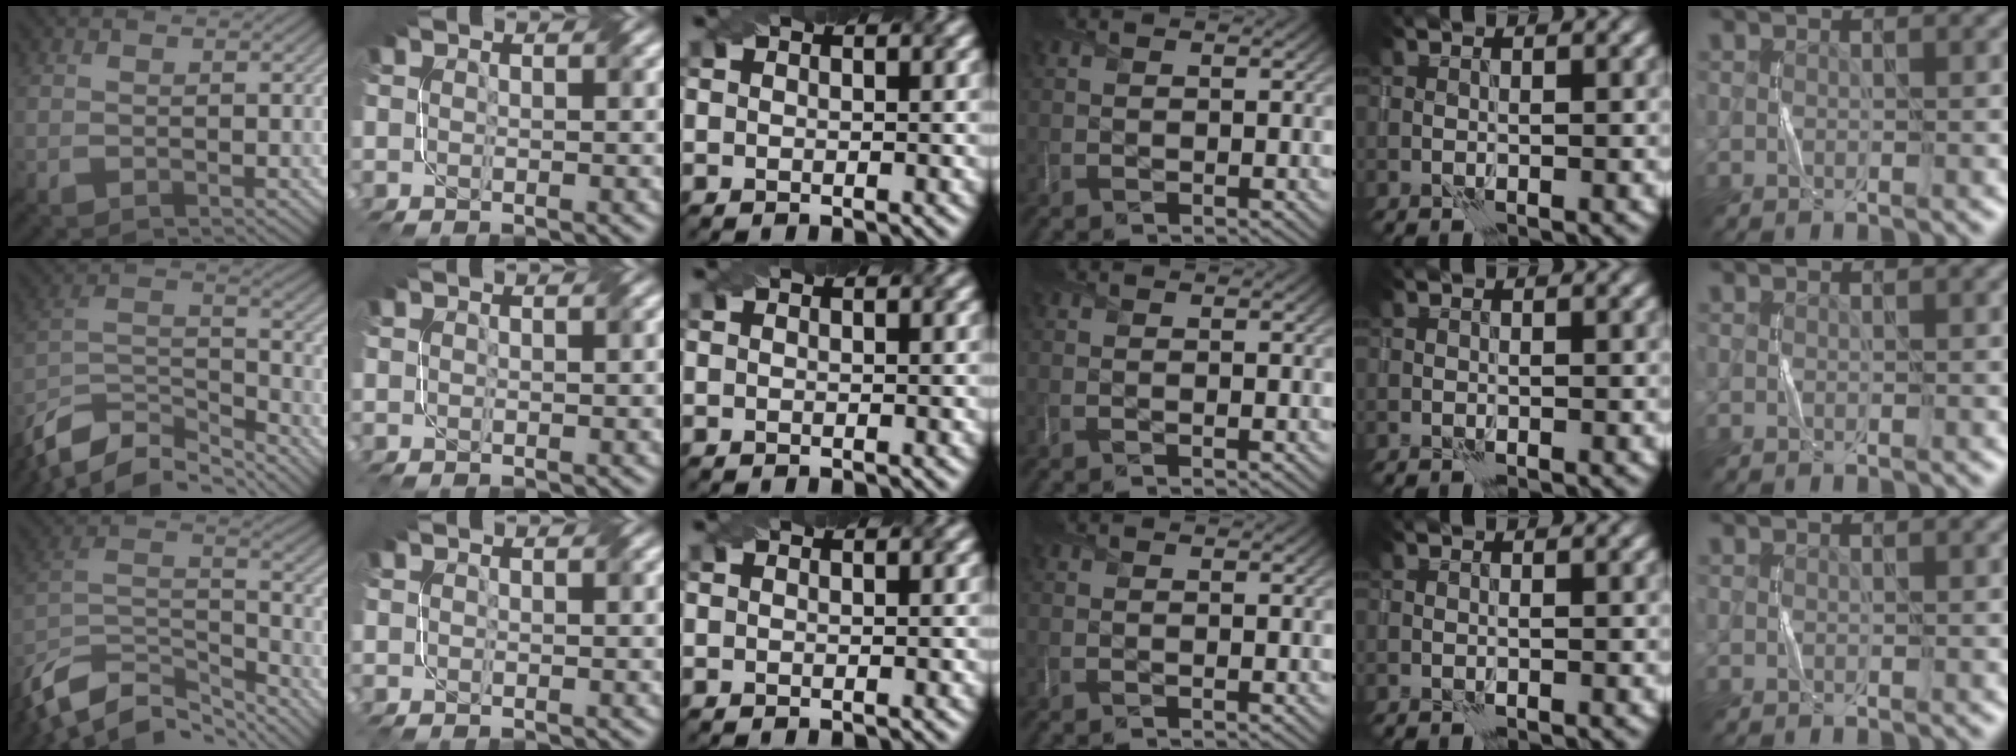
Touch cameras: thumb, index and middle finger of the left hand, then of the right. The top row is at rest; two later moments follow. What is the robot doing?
{"motion": "twist", "object": "screw"}